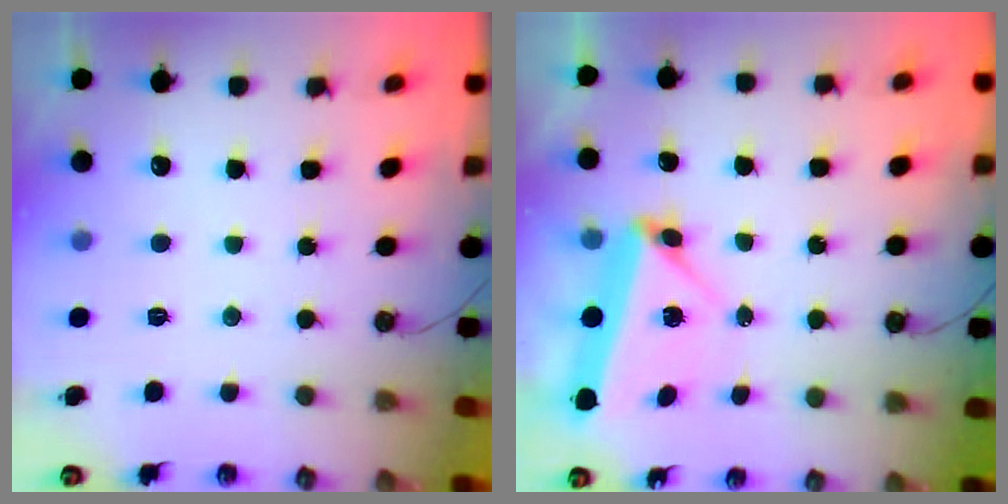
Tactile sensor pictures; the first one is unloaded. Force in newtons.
{"total": 5.5, "press": 5.5, "slide": 0.4}